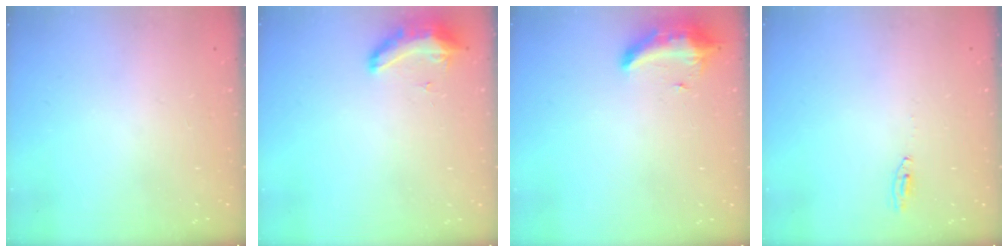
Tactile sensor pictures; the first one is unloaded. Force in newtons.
{"total": 8.6, "press": 8.5, "slide": 1.2}
{"total": 8.8, "press": 8.8, "slide": 0.6}
{"total": 2.2, "press": 2.2, "slide": 0.2}